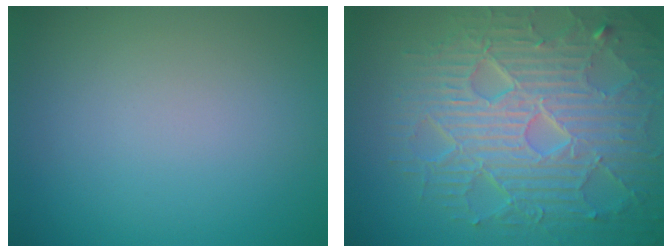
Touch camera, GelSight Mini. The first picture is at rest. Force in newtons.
{"total": 9.9, "press": 6.6, "slide": 7.4}